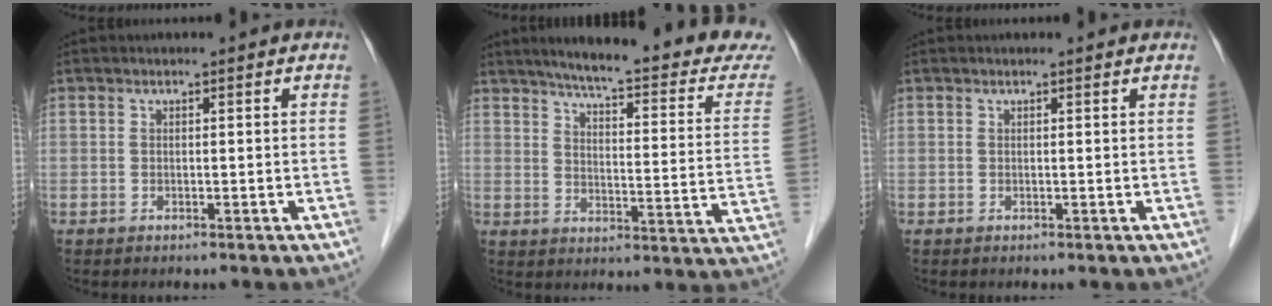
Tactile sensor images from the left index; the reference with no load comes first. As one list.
[{"total": 22.7, "force": [20.0, 1.4, 10.6], "torque": [-0.139, -0.060, 0.239]}, {"total": 0.7, "force": [0.7, 0.1, 0.1], "torque": [-0.007, -0.001, 0.004]}]